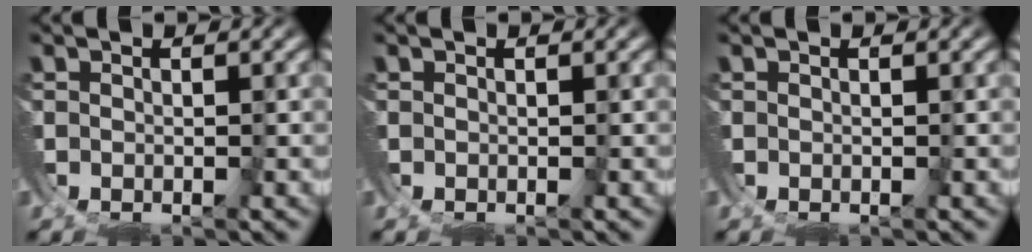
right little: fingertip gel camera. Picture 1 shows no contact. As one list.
[{"total": 0.0}, {"total": 0.0}]